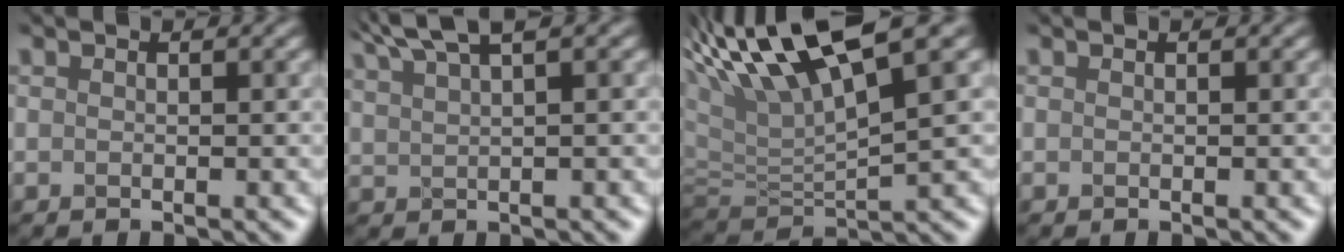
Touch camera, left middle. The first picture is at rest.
{"total": 3.9, "force": [3.2, 0.3, 2.1], "torque": [-0.053, 0.021, 0.073]}
{"total": 10.6, "force": [5.1, 2.5, 9.0], "torque": [-0.196, 0.028, 0.112]}
{"total": 0.0}